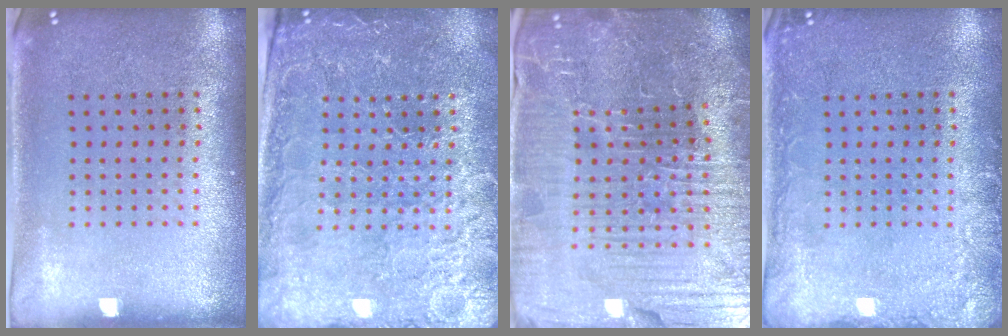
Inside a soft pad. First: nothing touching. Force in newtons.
{"total": 3.7, "press": 3.6, "slide": 1.0}
{"total": 6.3, "press": 5.9, "slide": 2.4}
{"total": 2.2, "press": 2.1, "slide": 0.2}